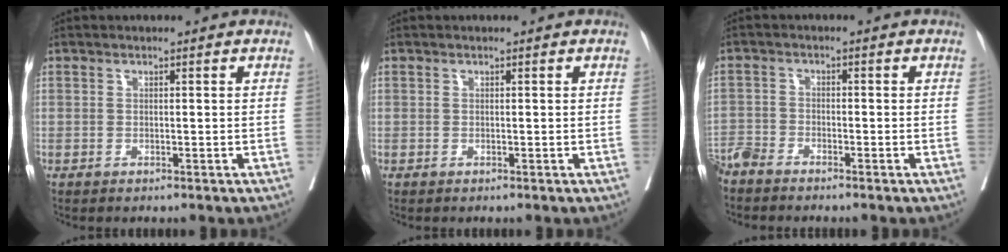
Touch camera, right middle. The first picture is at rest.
{"total": 0.0}
{"total": 4.0, "force": [-3.8, 0.3, 1.1], "torque": [-0.015, -0.011, -0.078]}